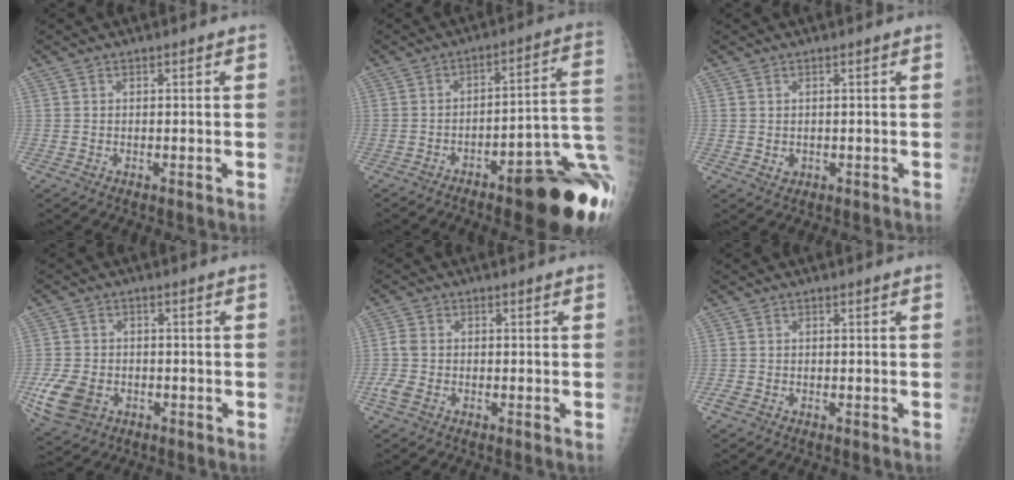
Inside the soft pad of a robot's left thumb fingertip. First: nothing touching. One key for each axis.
{"total": 22.2, "fx": -8.8, "fy": 5.7, "fz": 19.6, "tx": -0.169, "ty": 0.056, "tz": -0.115}
{"total": 1.3, "fx": 0.0, "fy": 1.0, "fz": 0.7, "tx": -0.009, "ty": -0.002, "tz": 0.005}
{"total": 8.6, "fx": -2.8, "fy": 6.4, "fz": 5.1, "tx": -0.102, "ty": 0.007, "tz": -0.045}
{"total": 3.9, "fx": -1.3, "fy": 2.7, "fz": 2.5, "tx": -0.068, "ty": 0.006, "tz": -0.029}
{"total": 1.2, "fx": -0.6, "fy": 0.8, "fz": 0.7, "tx": -0.019, "ty": -0.001, "tz": -0.013}